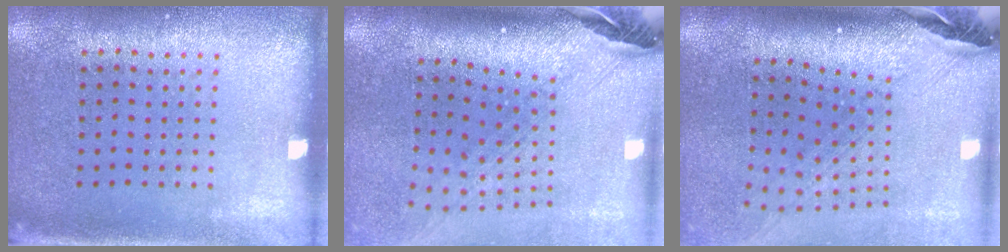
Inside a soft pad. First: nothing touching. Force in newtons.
{"total": 3.0, "press": 2.1, "slide": 2.1}
{"total": 2.5, "press": 1.7, "slide": 1.8}